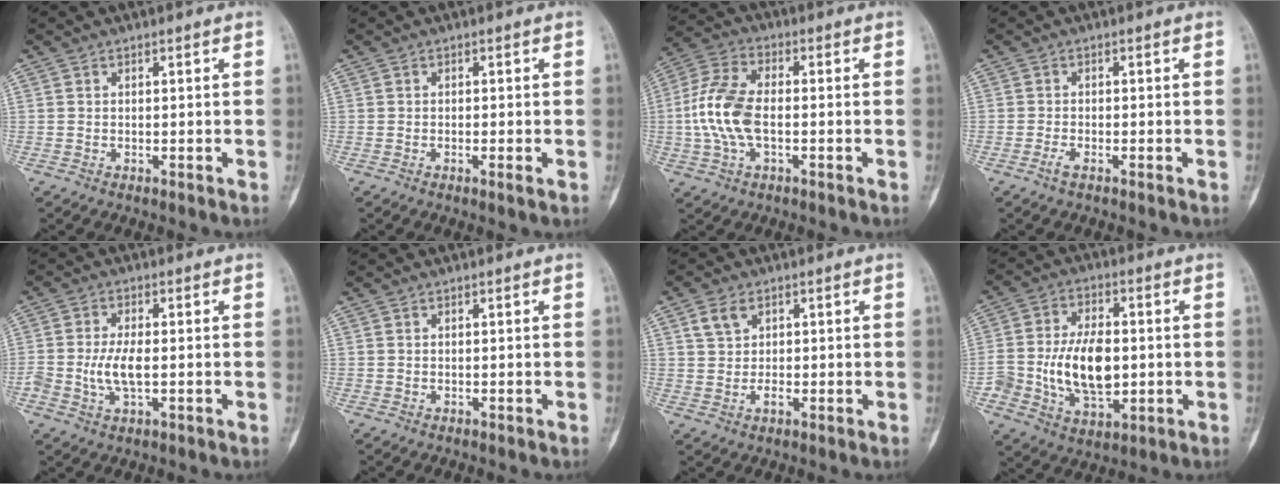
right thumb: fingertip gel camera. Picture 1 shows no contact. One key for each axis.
{"total": 1.1, "fx": -0.4, "fy": 0.3, "fz": 1.0, "tx": -0.021, "ty": -0.003, "tz": -0.008}
{"total": 11.3, "fx": -1.1, "fy": 6.0, "fz": 9.5, "tx": -0.210, "ty": 0.021, "tz": -0.028}
{"total": 1.4, "fx": -1.0, "fy": 0.5, "fz": 0.9, "tx": -0.026, "ty": 0.000, "tz": -0.022}
{"total": 5.8, "fx": -0.8, "fy": 2.6, "fz": 5.2, "tx": -0.112, "ty": 0.001, "tz": -0.015}
{"total": 0.0}
{"total": 4.5, "fx": 1.4, "fy": 3.4, "fz": 2.6, "tx": -0.038, "ty": -0.003, "tz": 0.028}
{"total": 14.2, "fx": -1.1, "fy": 8.3, "fz": 11.4, "tx": -0.190, "ty": 0.007, "tz": -0.011}